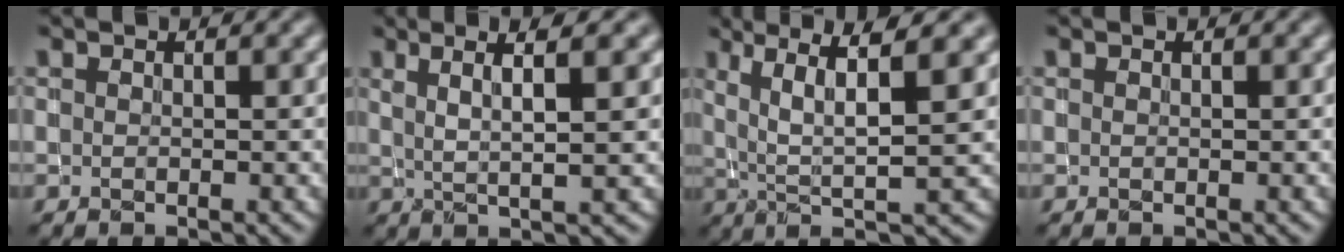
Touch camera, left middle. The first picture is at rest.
{"total": 4.6, "force": [2.0, 0.5, 4.1], "torque": [-0.071, 0.005, 0.037]}
{"total": 6.5, "force": [1.8, 1.1, 6.2], "torque": [-0.103, 0.003, 0.037]}
{"total": 0.0}